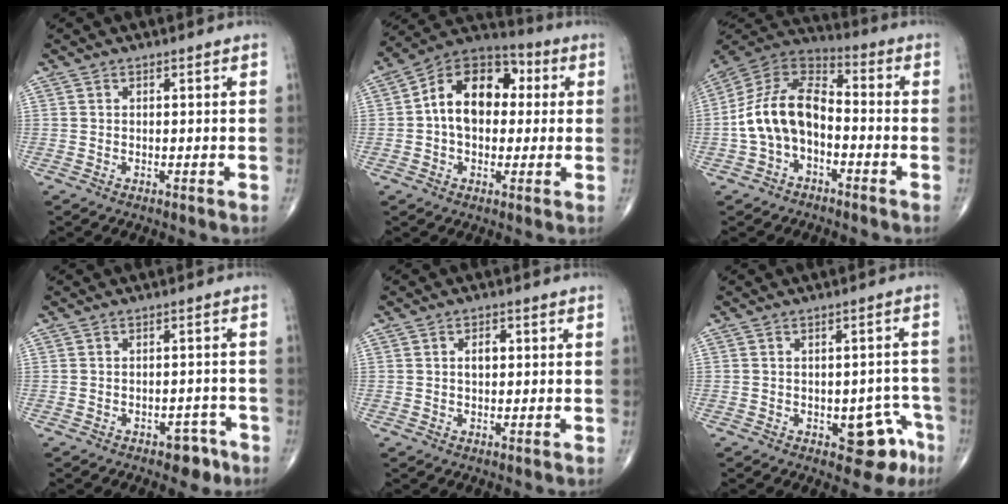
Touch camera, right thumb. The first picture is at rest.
{"total": 14.8, "force": [1.5, 10.1, 10.8], "torque": [-0.141, 0.034, 0.010]}
{"total": 14.1, "force": [-2.9, 8.7, 10.7], "torque": [-0.196, 0.049, -0.065]}
{"total": 4.0, "force": [-2.6, 2.4, 1.9], "torque": [-0.008, 0.021, -0.030]}
{"total": 3.0, "force": [0.4, 1.8, 2.3], "torque": [-0.033, 0.006, 0.006]}
{"total": 7.7, "force": [-3.5, 4.2, 5.4], "torque": [-0.030, 0.027, -0.037]}